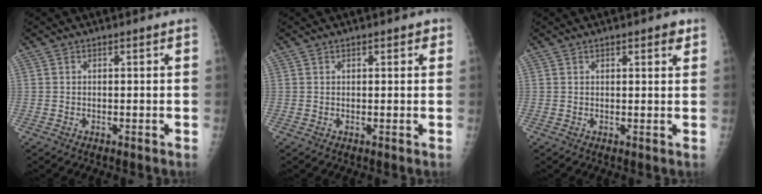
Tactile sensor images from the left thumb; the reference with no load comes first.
{"total": 1.4, "force": [0.8, 0.8, 0.9], "torque": [-0.001, -0.001, 0.007]}
{"total": 2.6, "force": [1.6, 0.9, 1.8], "torque": [-0.014, -0.005, 0.018]}